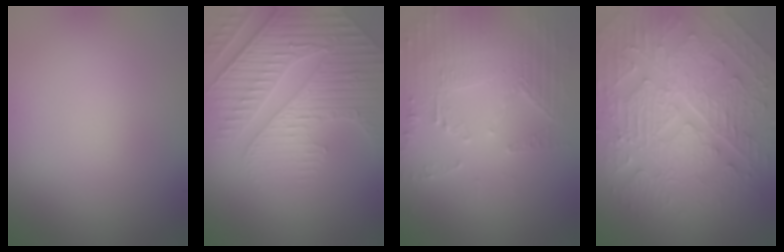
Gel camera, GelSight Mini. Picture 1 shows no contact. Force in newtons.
{"total": 6.9, "press": 5.3, "slide": 4.4}
{"total": 5.8, "press": 3.8, "slide": 4.3}
{"total": 10.0, "press": 6.8, "slide": 7.3}